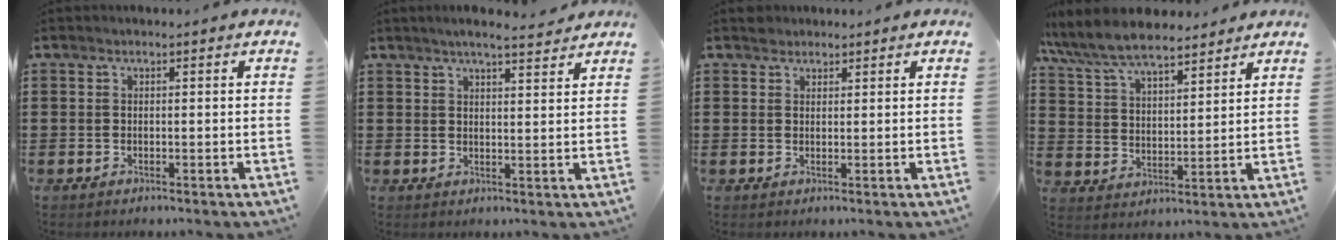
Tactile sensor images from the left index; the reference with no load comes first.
{"total": 3.8, "force": [3.5, 0.1, 1.6], "torque": [-0.040, -0.006, 0.063]}
{"total": 1.7, "force": [1.4, 0.9, 0.0], "torque": [-0.004, 0.004, 0.029]}
{"total": 8.0, "force": [7.2, 1.8, 2.9], "torque": [-0.086, -0.024, 0.130]}